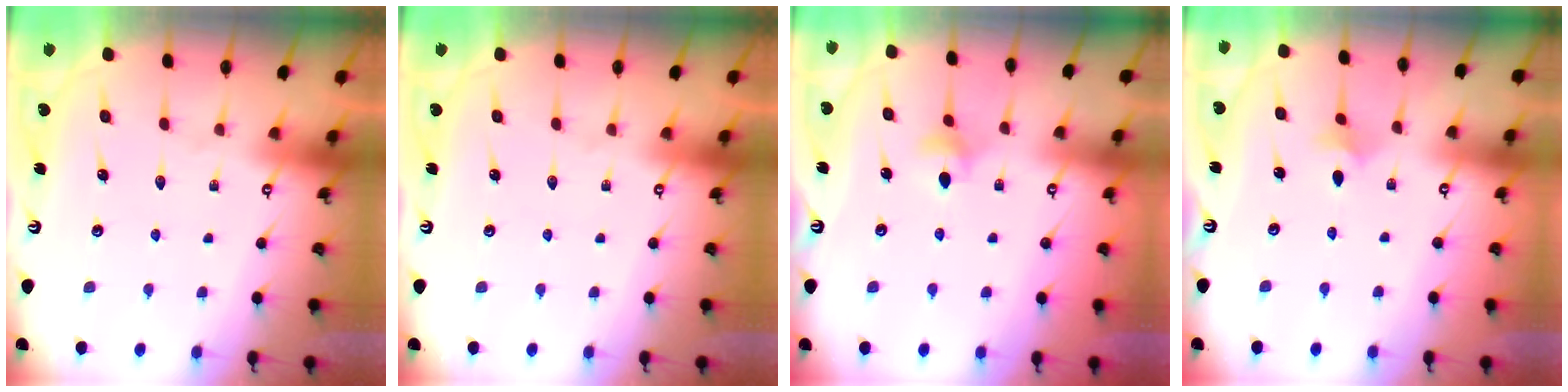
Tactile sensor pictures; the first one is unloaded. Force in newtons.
{"total": 0.0}
{"total": 4.2, "press": 4.1, "slide": 0.7}
{"total": 4.6, "press": 4.6, "slide": 0.7}